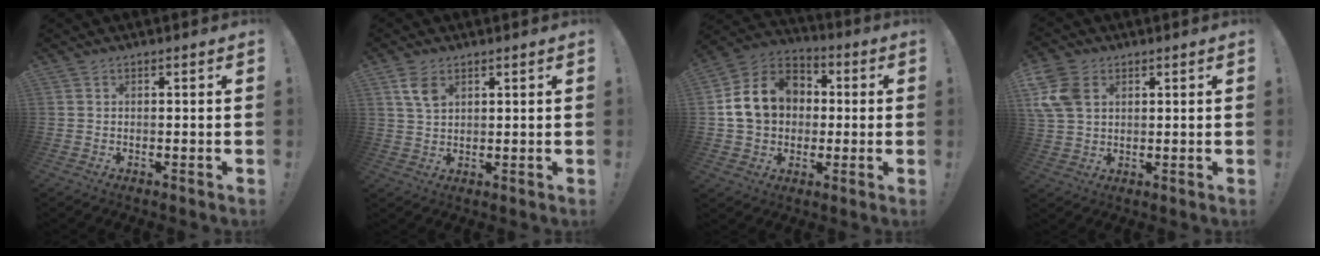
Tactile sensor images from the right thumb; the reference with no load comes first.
{"total": 5.3, "force": [2.7, 2.9, 3.4], "torque": [-0.057, -0.010, 0.051]}
{"total": 16.2, "force": [2.5, 13.2, 9.1], "torque": [-0.134, 0.010, 0.057]}
{"total": 11.2, "force": [3.6, 7.9, 7.1], "torque": [-0.151, 0.001, 0.072]}